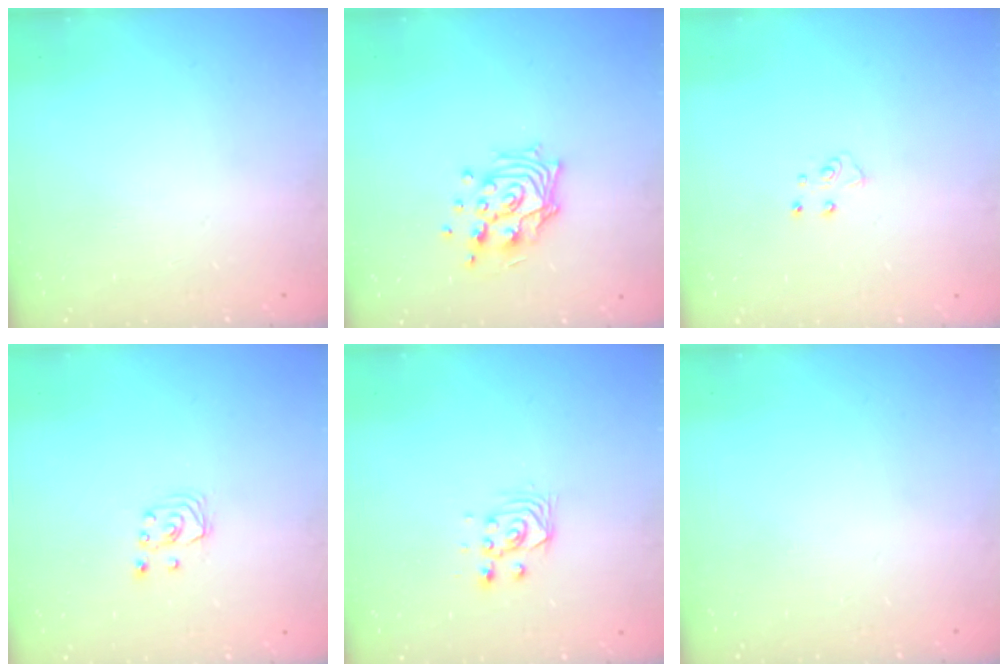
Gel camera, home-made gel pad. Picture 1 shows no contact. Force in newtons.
{"total": 12.6, "press": 12.5, "slide": 1.7}
{"total": 5.1, "press": 5.1, "slide": 0.4}
{"total": 2.7, "press": 2.7, "slide": 0.3}
{"total": 2.8, "press": 2.8, "slide": 0.2}
{"total": 0.0}